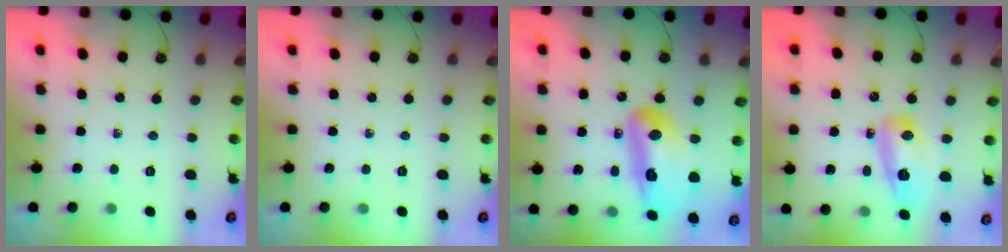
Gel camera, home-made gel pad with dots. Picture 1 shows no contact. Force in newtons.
{"total": 0.0}
{"total": 15.5, "press": 15.4, "slide": 2.0}
{"total": 11.0, "press": 10.7, "slide": 2.7}